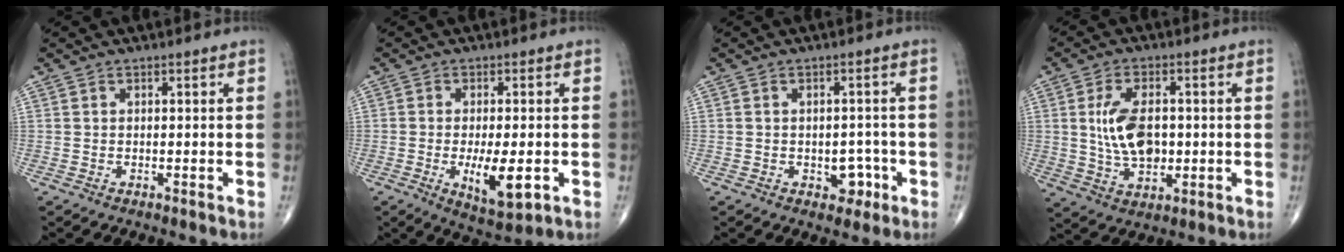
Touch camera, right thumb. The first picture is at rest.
{"total": 9.1, "force": [-2.2, 3.3, 8.1], "torque": [-0.127, -0.016, -0.029]}
{"total": 4.2, "force": [-1.6, 3.0, 2.5], "torque": [-0.007, 0.012, -0.018]}
{"total": 10.0, "force": [0.6, 5.8, 8.1], "torque": [-0.137, -0.003, 0.018]}